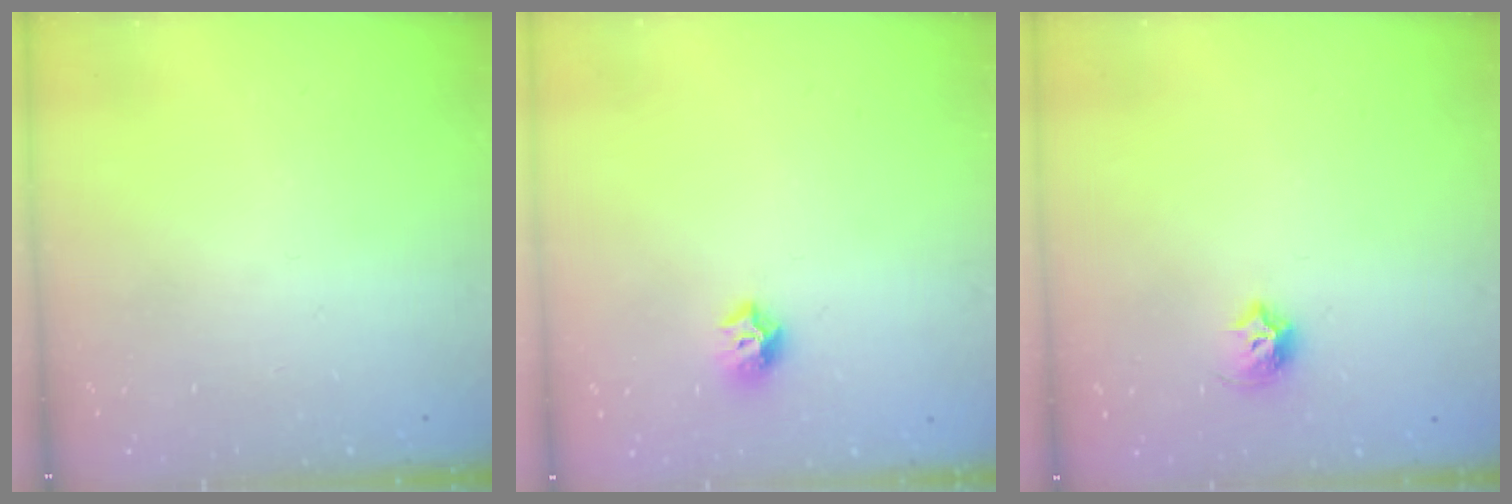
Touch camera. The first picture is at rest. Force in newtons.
{"total": 8.2, "press": 8.1, "slide": 1.0}
{"total": 7.1, "press": 7.0, "slide": 0.8}